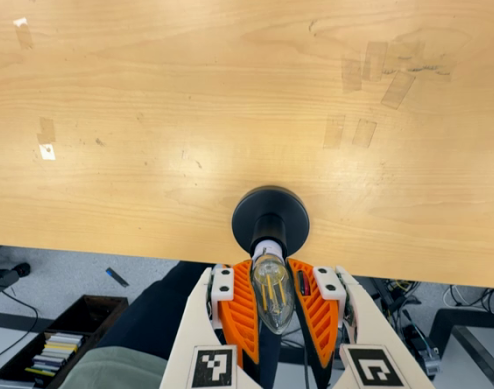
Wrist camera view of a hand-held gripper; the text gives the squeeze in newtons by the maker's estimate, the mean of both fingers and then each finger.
{"total": 20.3, "left": 21.0, "right": 19.5}